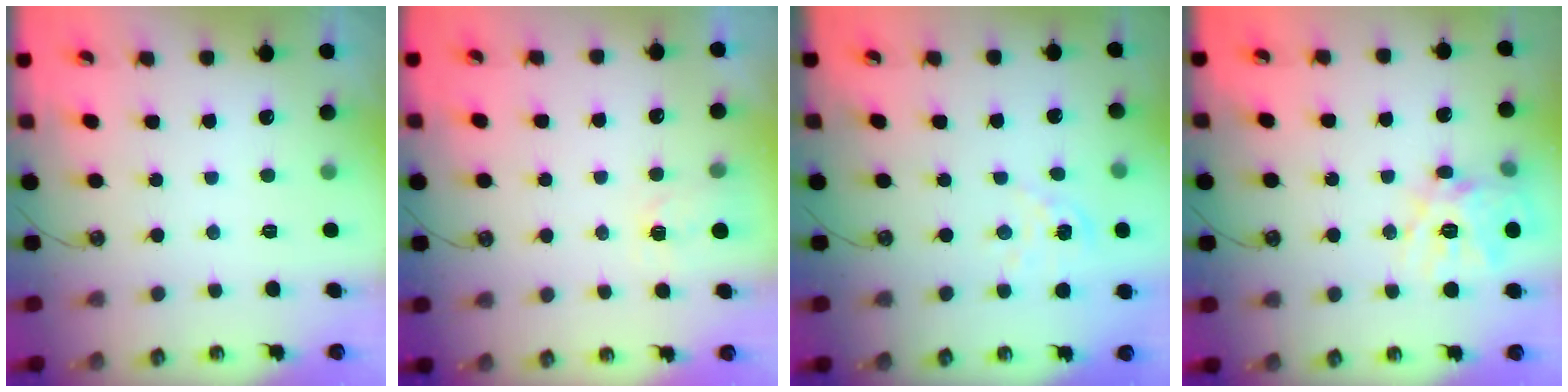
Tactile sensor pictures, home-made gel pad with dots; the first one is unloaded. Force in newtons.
{"total": 2.9, "press": 2.9, "slide": 0.5}
{"total": 2.9, "press": 2.9, "slide": 0.3}
{"total": 15.7, "press": 15.6, "slide": 1.7}